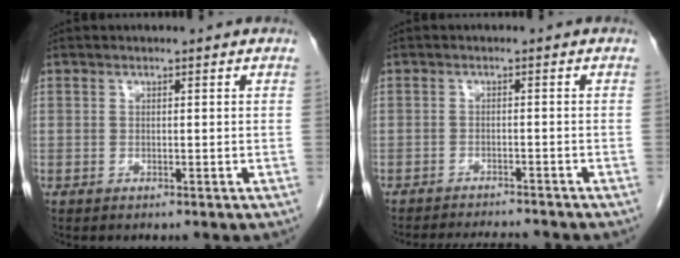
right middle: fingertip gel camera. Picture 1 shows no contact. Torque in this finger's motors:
{"motor_torque": [0.23, -0.20, 0.02, 0.01]}